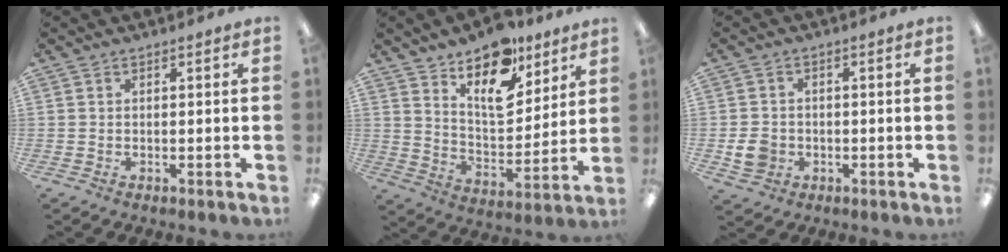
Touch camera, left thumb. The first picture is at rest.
{"total": 16.0, "force": [11.1, 7.7, 8.5], "torque": [-0.124, -0.067, 0.194]}
{"total": 5.0, "force": [-1.1, 4.3, 2.2], "torque": [-0.033, -0.001, -0.022]}